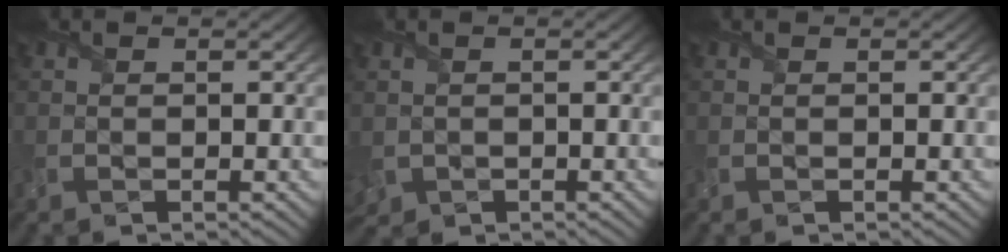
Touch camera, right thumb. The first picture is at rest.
{"total": 2.2, "force": [-0.5, 2.0, 0.9], "torque": [-0.035, -0.015, -0.013]}
{"total": 0.0}